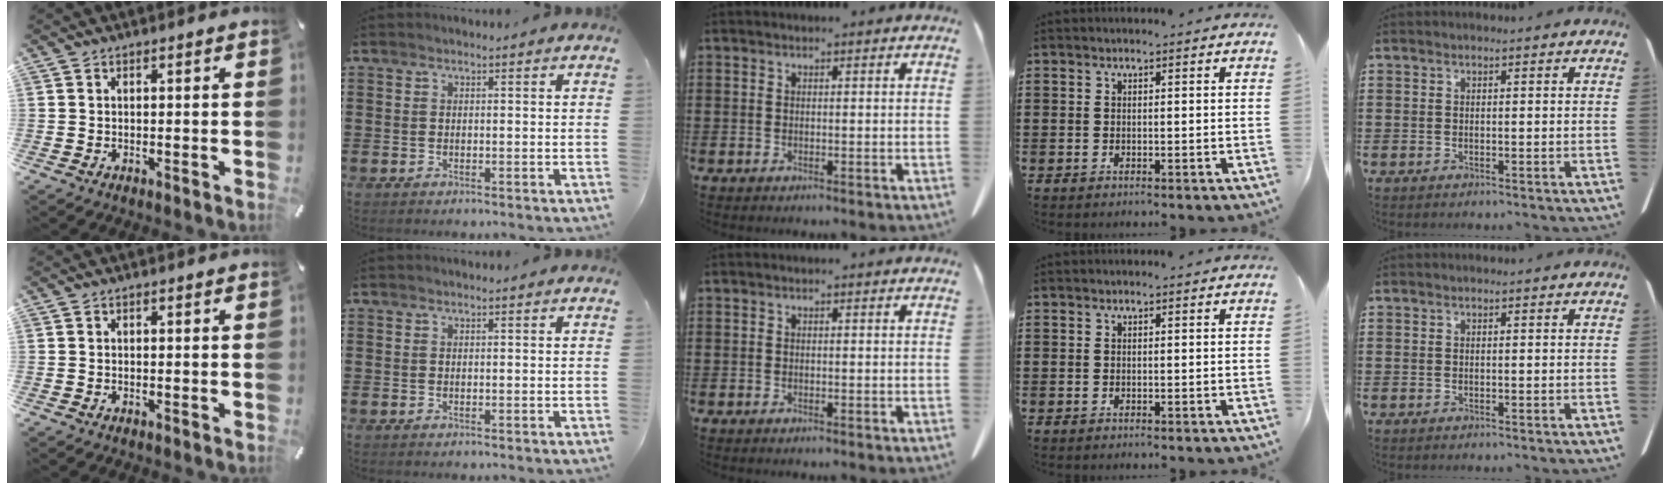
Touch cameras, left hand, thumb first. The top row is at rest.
{}